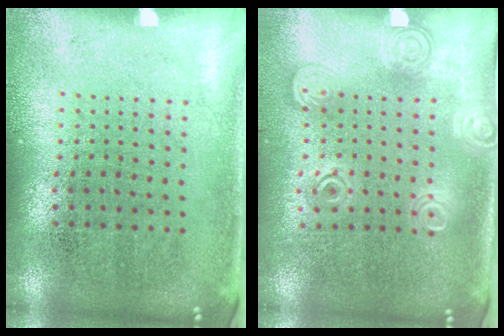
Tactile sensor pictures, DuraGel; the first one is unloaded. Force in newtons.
{"total": 1.5, "press": 1.4, "slide": 0.7}